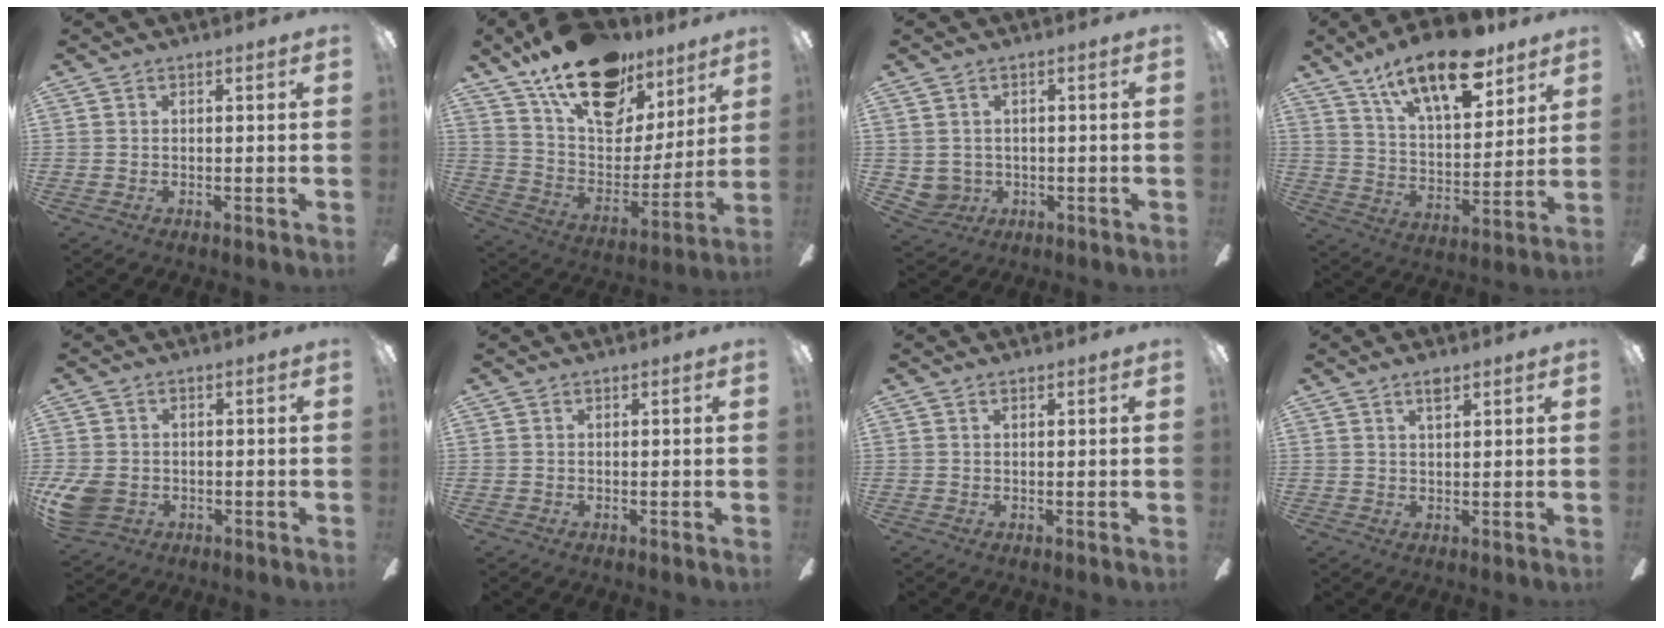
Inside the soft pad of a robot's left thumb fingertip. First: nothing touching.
{"total": 22.5, "force": [15.3, 11.5, 12.0], "torque": [-0.188, -0.088, 0.271]}
{"total": 3.5, "force": [0.7, 3.4, 0.5], "torque": [-0.027, 0.000, 0.013]}
{"total": 18.7, "force": [13.0, 7.3, 11.3], "torque": [-0.189, -0.068, 0.219]}
{"total": 7.9, "force": [-2.1, 6.2, 4.4], "torque": [-0.104, 0.009, -0.037]}
{"total": 0.0}
{"total": 0.7, "force": [0.5, 0.1, 0.5], "torque": [-0.011, 0.001, 0.008]}
{"total": 2.8, "force": [1.9, 1.0, 1.8], "torque": [-0.034, 0.000, 0.031]}